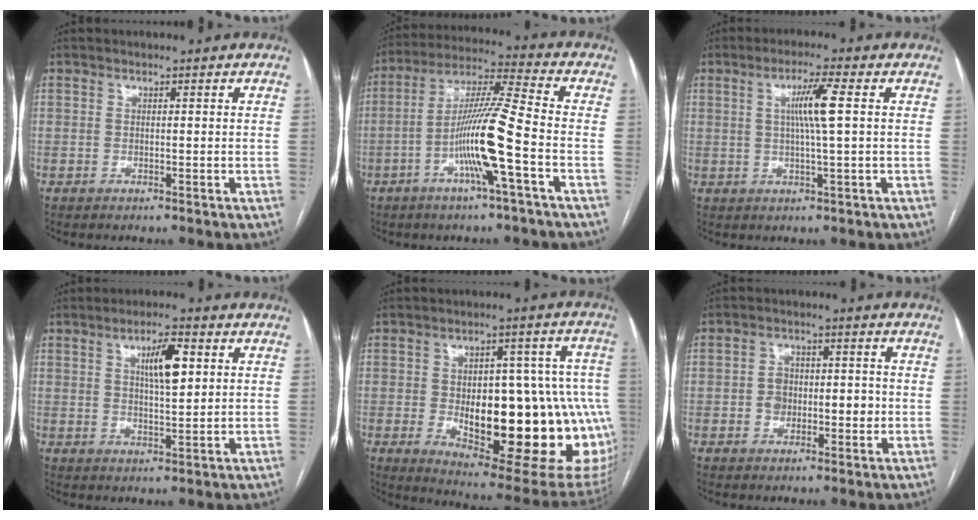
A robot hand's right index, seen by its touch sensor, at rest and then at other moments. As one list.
[{"total": 12.5, "force": [-4.1, -0.7, 11.7], "torque": [-0.225, 0.005, -0.083]}, {"total": 5.7, "force": [1.0, -0.6, 5.6], "torque": [-0.103, 0.002, 0.020]}, {"total": 6.5, "force": [2.1, 1.5, 6.0], "torque": [-0.103, 0.006, 0.037]}, {"total": 27.1, "force": [-4.2, 9.9, 24.9], "torque": [-0.260, 0.013, -0.030]}, {"total": 5.2, "force": [-0.7, 3.6, 3.8], "torque": [-0.060, 0.020, -0.009]}]